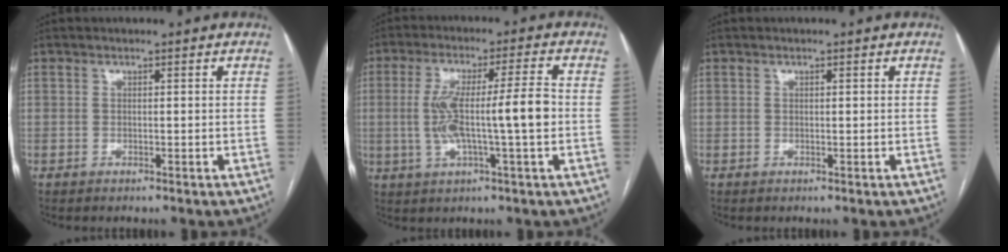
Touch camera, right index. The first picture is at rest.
{"total": 10.6, "force": [-0.6, 0.5, 10.6], "torque": [-0.198, 0.018, -0.010]}
{"total": 0.0}